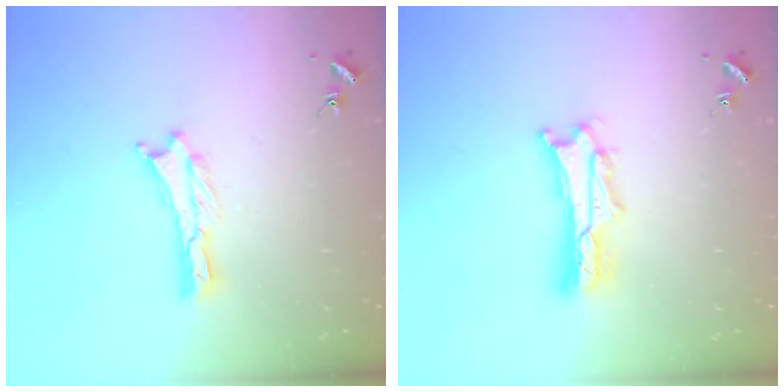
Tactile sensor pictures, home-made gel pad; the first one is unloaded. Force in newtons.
{"total": 2.7, "press": 2.7, "slide": 0.4}